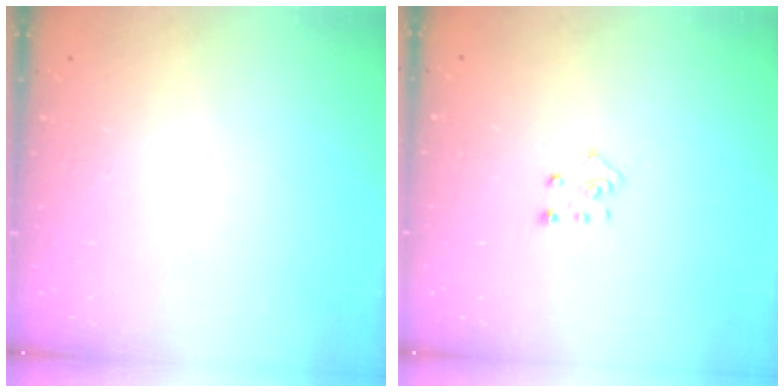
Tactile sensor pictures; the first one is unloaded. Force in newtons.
{"total": 4.5, "press": 4.5, "slide": 0.4}